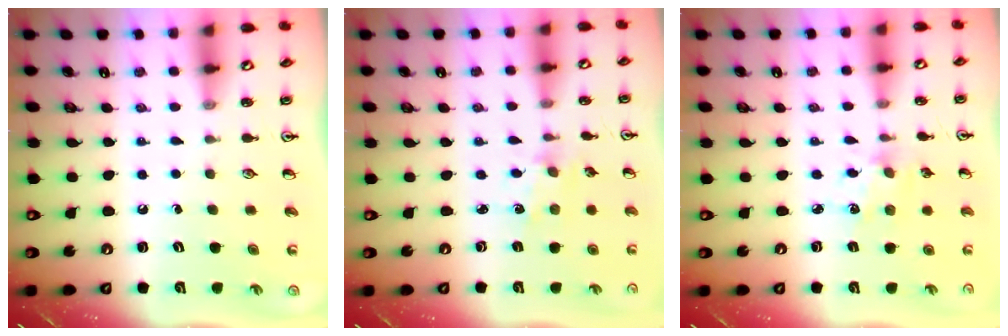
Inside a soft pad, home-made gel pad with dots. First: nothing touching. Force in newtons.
{"total": 1.3, "press": 1.3, "slide": 0.2}
{"total": 3.9, "press": 3.9, "slide": 0.3}